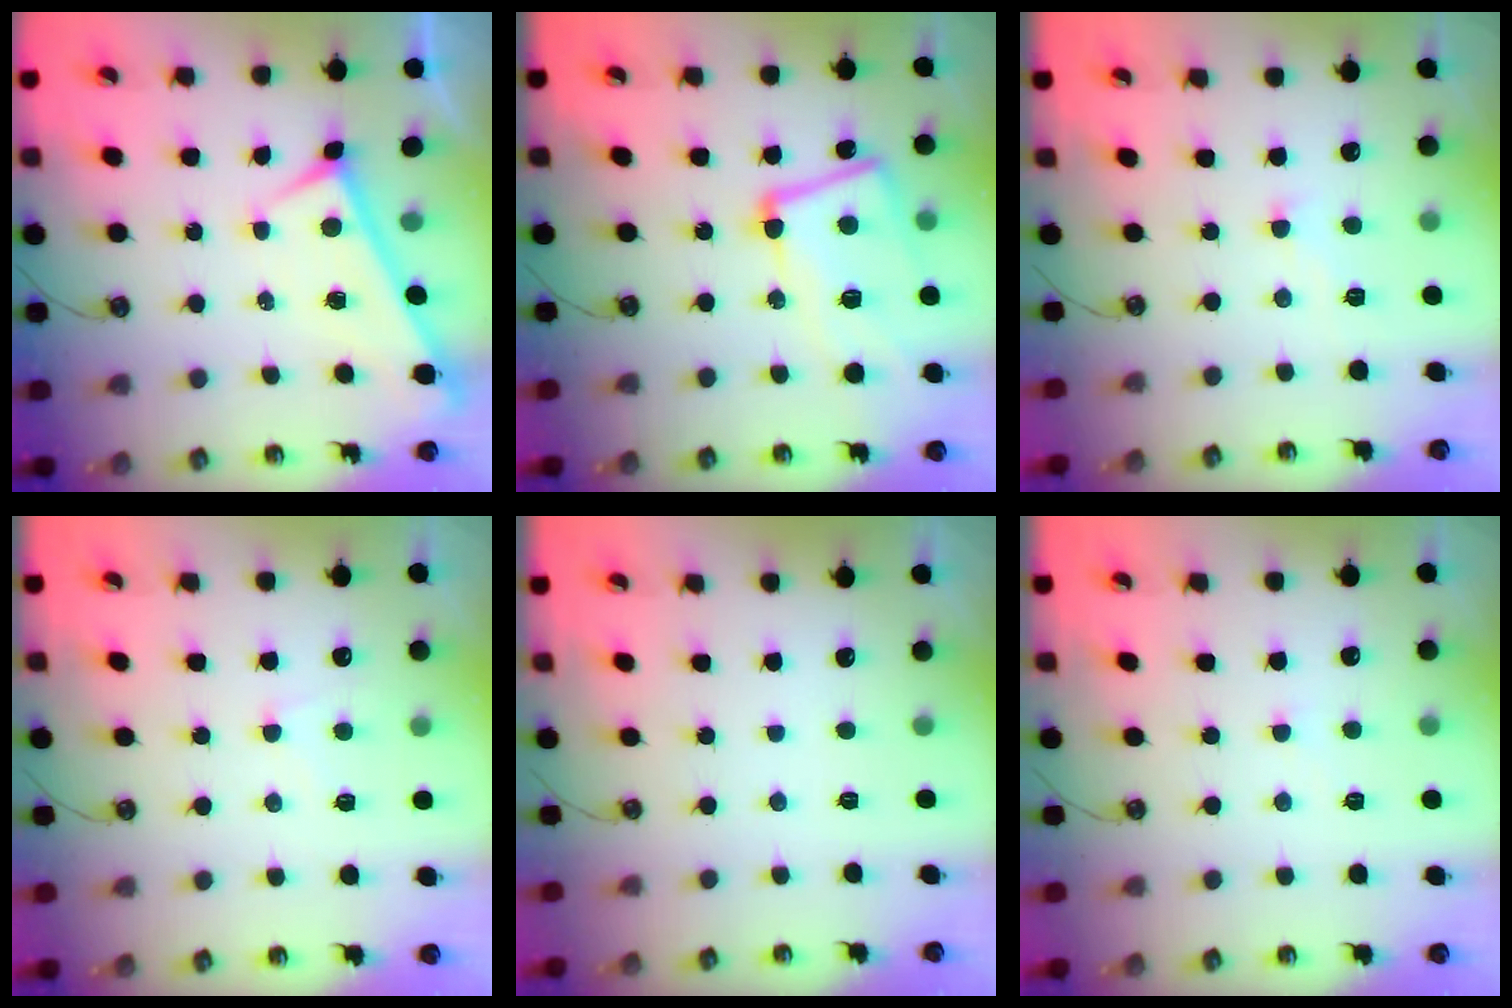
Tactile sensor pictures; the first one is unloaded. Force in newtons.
{"total": 10.3, "press": 10.1, "slide": 2.2}
{"total": 0.8, "press": 0.5, "slide": 0.6}
{"total": 0.8, "press": 0.3, "slide": 0.7}
{"total": 0.0}
{"total": 1.4, "press": 1.3, "slide": 0.4}